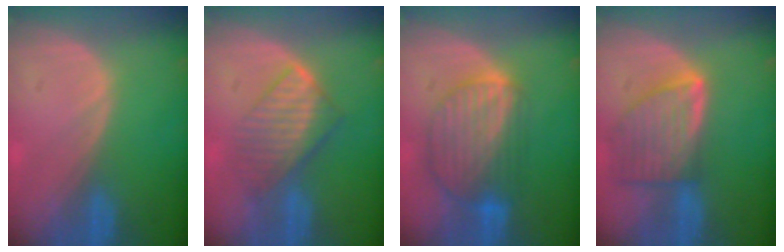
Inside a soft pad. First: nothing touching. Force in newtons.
{"total": 6.6, "press": 6.3, "slide": 1.9}
{"total": 9.0, "press": 7.8, "slide": 4.5}
{"total": 8.0, "press": 7.2, "slide": 3.6}